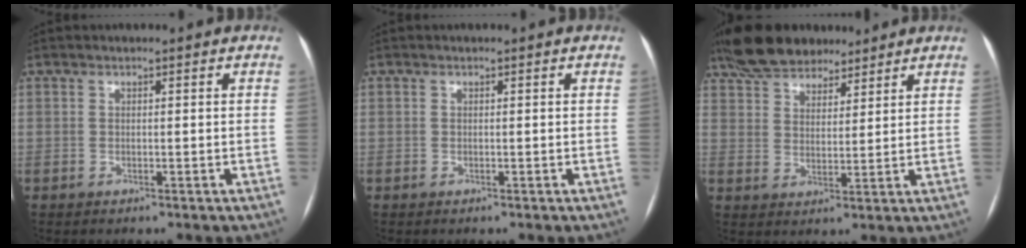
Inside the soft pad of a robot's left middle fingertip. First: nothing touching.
{"total": 0.0}
{"total": 11.7, "force": [9.5, 4.9, 4.7], "torque": [-0.083, 0.034, 0.167]}